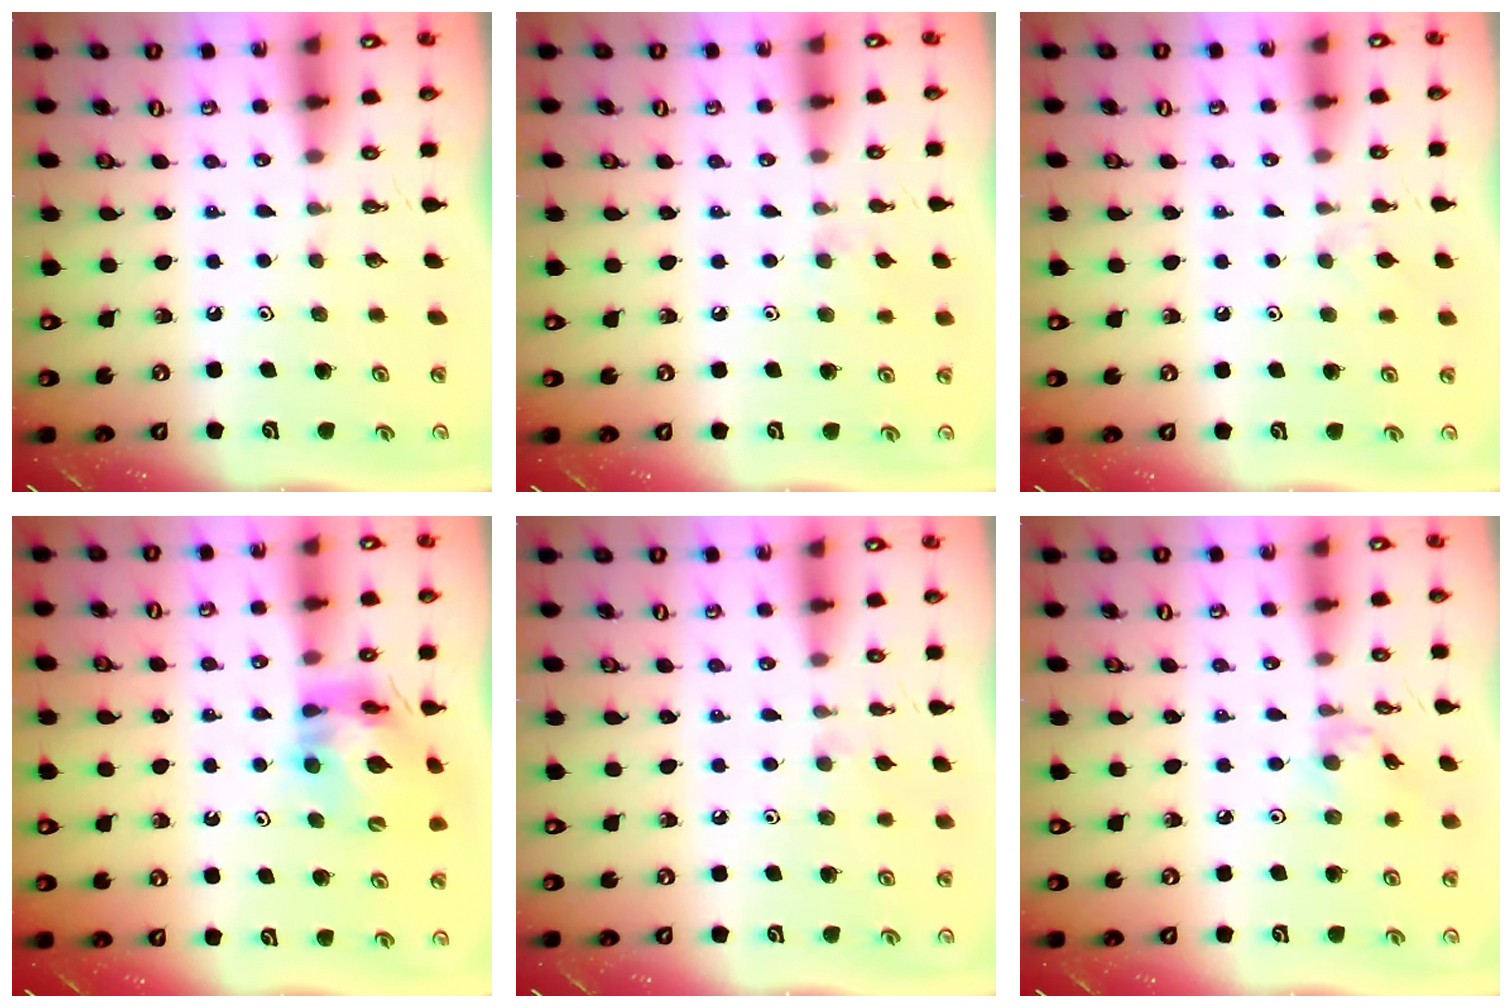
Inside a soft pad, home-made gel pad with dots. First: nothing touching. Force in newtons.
{"total": 4.8, "press": 4.8, "slide": 0.7}
{"total": 3.2, "press": 3.2, "slide": 0.7}
{"total": 12.1, "press": 12.0, "slide": 1.4}
{"total": 3.8, "press": 3.8, "slide": 0.7}
{"total": 2.2, "press": 2.2, "slide": 0.4}